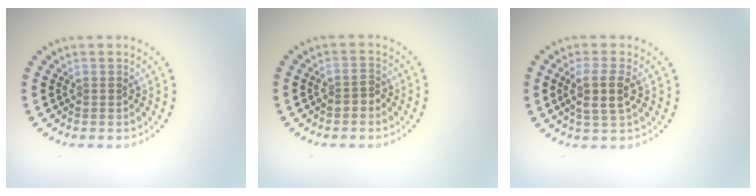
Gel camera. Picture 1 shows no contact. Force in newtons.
{"total": 1.3, "press": 1.2, "slide": 0.5}
{"total": 2.9, "press": 2.6, "slide": 1.4}